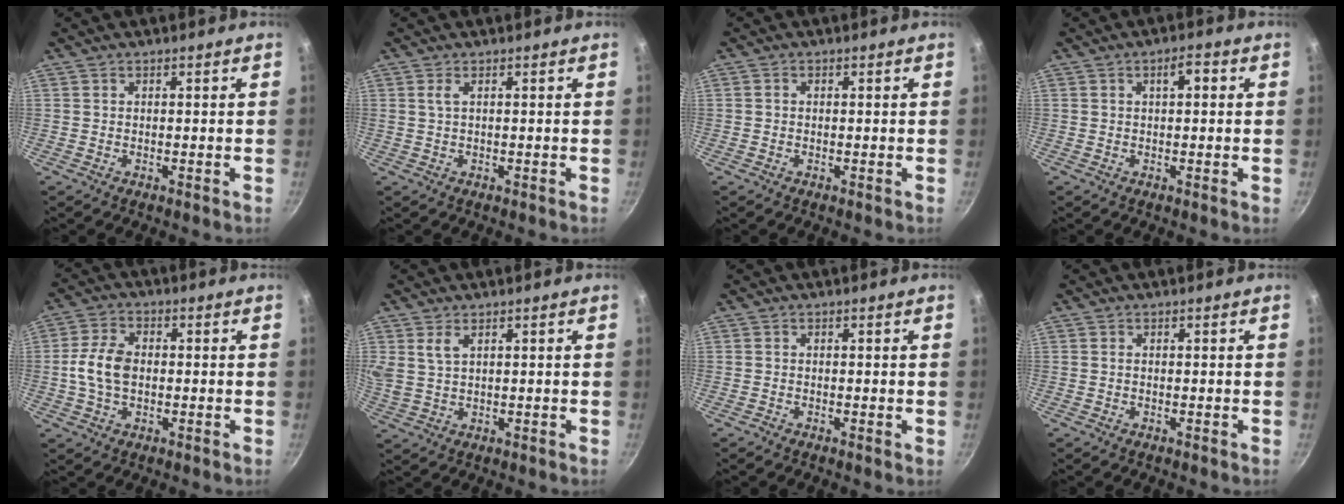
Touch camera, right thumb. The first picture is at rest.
{"total": 1.2, "force": [0.4, 0.3, 1.1], "torque": [-0.023, 0.002, 0.008]}
{"total": 0.6, "force": [-0.1, 0.5, 0.3], "torque": [-0.004, 0.003, -0.002]}
{"total": 3.0, "force": [0.6, 1.2, 2.7], "torque": [-0.035, 0.003, 0.004]}
{"total": 7.8, "force": [-0.4, 5.1, 5.8], "torque": [-0.110, 0.018, -0.013]}
{"total": 4.0, "force": [1.9, 2.1, 2.8], "torque": [-0.051, -0.008, 0.043]}
{"total": 0.0}
{"total": 0.0}